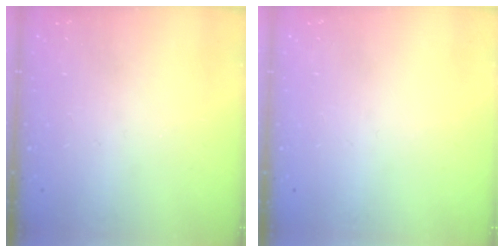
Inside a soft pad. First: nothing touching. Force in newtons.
{"total": 0.0}